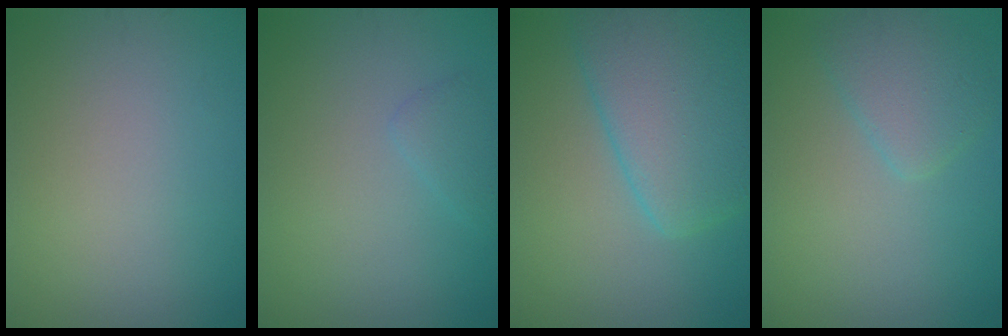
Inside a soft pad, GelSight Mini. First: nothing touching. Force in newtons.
{"total": 1.1, "press": 1.1, "slide": 0.1}
{"total": 7.0, "press": 7.0, "slide": 0.4}
{"total": 2.6, "press": 2.6, "slide": 0.2}